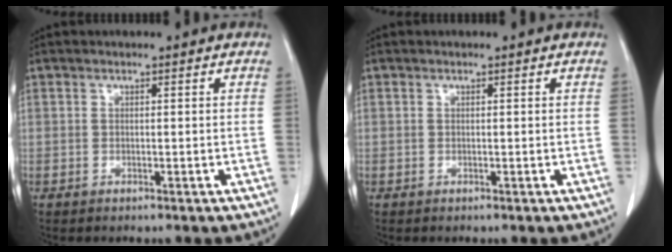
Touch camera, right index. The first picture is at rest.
{"total": 0.0}